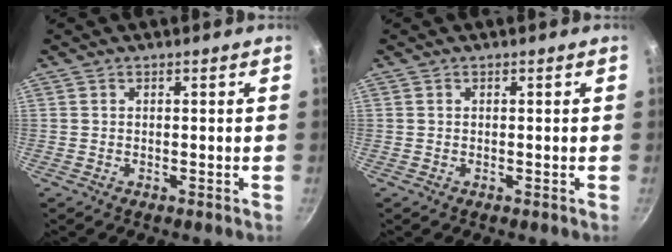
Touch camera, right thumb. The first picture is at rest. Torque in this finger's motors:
{"motor_torque": [-0.03, -0.01, 0.06, -0.05, 0.00]}